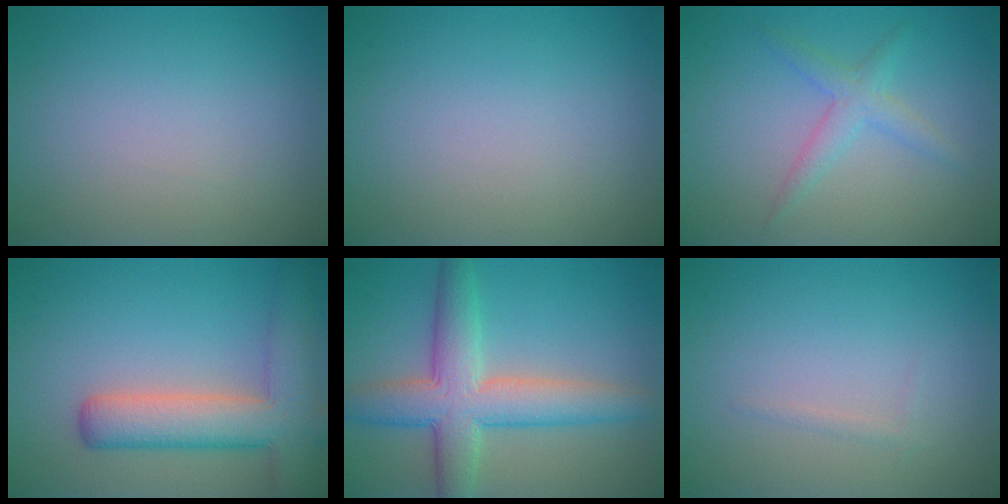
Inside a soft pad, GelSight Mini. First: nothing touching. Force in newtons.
{"total": 0.0}
{"total": 2.2, "press": 2.2, "slide": 0.1}
{"total": 7.1, "press": 7.1, "slide": 0.4}
{"total": 7.1, "press": 7.1, "slide": 0.1}
{"total": 0.6, "press": 0.6, "slide": 0.1}